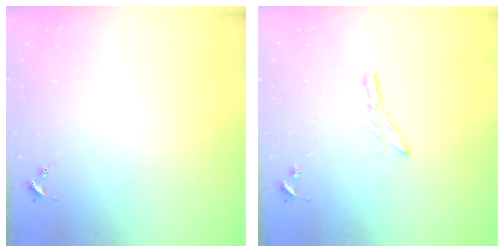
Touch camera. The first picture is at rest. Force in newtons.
{"total": 5.4, "press": 5.4, "slide": 0.6}